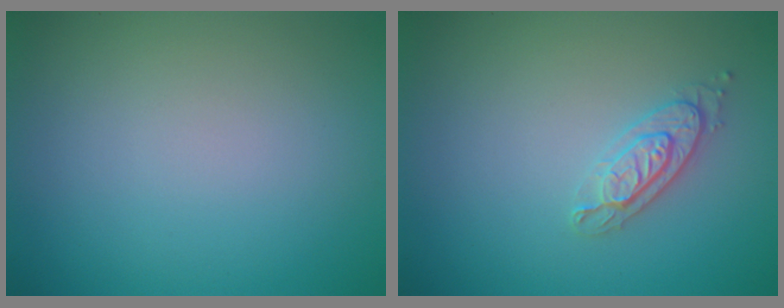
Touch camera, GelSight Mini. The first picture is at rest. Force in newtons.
{"total": 2.1, "press": 2.1, "slide": 0.5}